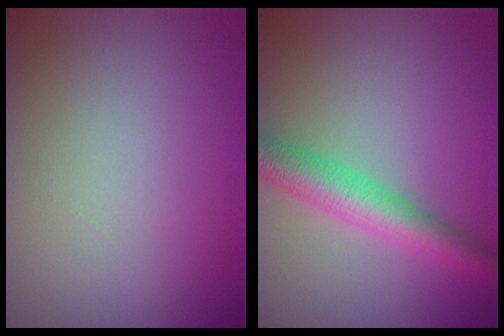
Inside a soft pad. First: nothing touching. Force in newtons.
{"total": 4.8, "press": 4.8, "slide": 0.1}